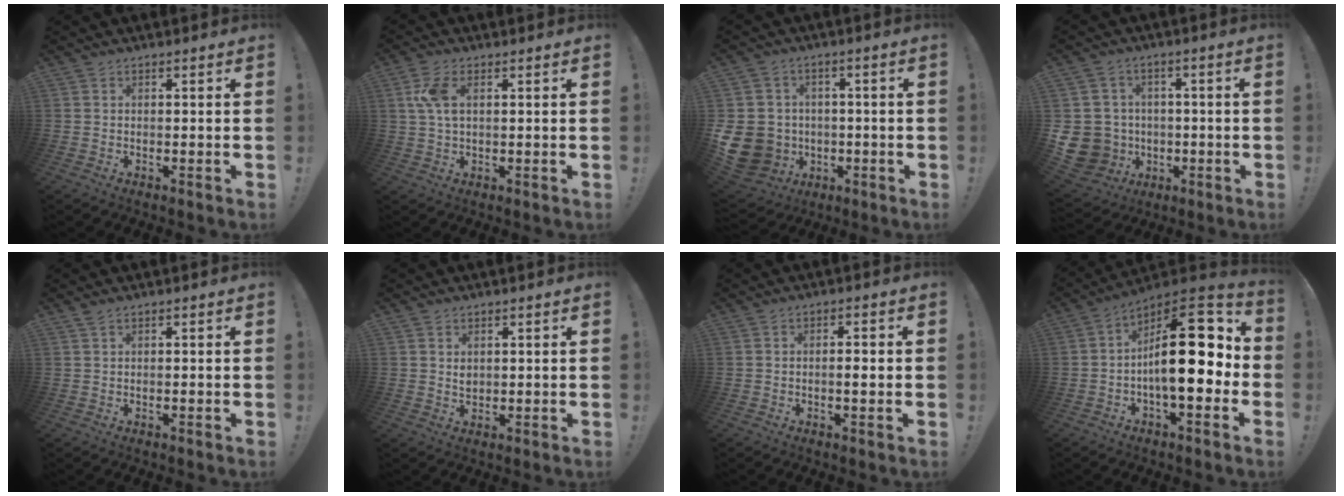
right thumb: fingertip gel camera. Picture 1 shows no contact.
{"total": 6.6, "force": [1.8, 3.3, 5.5], "torque": [-0.114, 0.005, 0.033]}
{"total": 13.6, "force": [-2.8, 12.0, 5.6], "torque": [-0.124, 0.015, -0.046]}
{"total": 10.8, "force": [-1.8, 10.1, 3.3], "torque": [-0.094, 0.008, -0.023]}
{"total": 0.9, "force": [0.7, 0.1, 0.6], "torque": [-0.006, -0.003, 0.011]}
{"total": 2.1, "force": [1.1, 1.6, 0.8], "torque": [-0.011, -0.006, 0.019]}
{"total": 2.4, "force": [-0.4, 0.4, 2.3], "torque": [-0.026, -0.004, -0.012]}
{"total": 22.1, "force": [0.6, 8.8, 20.2], "torque": [-0.299, -0.002, 0.011]}